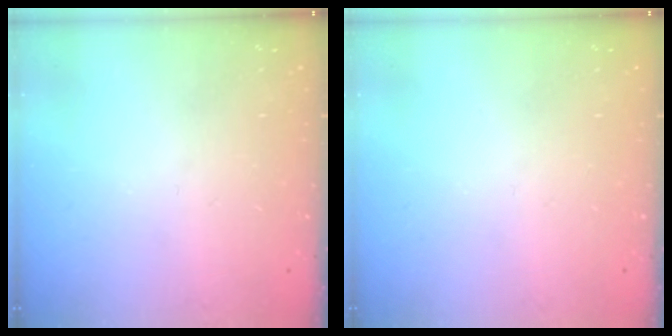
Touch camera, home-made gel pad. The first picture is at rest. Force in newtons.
{"total": 0.0}